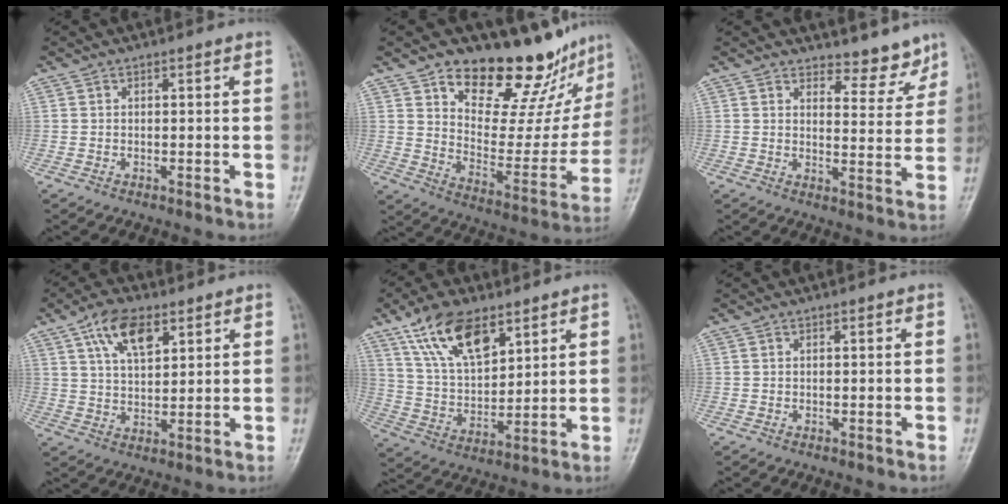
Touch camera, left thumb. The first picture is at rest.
{"total": 21.5, "force": [16.6, 9.0, 10.4], "torque": [-0.088, -0.112, 0.243]}
{"total": 6.3, "force": [5.8, 2.4, 1.1], "torque": [0.008, -0.056, 0.078]}
{"total": 9.1, "force": [4.8, 4.5, 6.3], "torque": [-0.098, -0.018, 0.087]}
{"total": 14.5, "force": [8.7, 6.9, 9.3], "torque": [-0.141, -0.033, 0.169]}
{"total": 0.0}